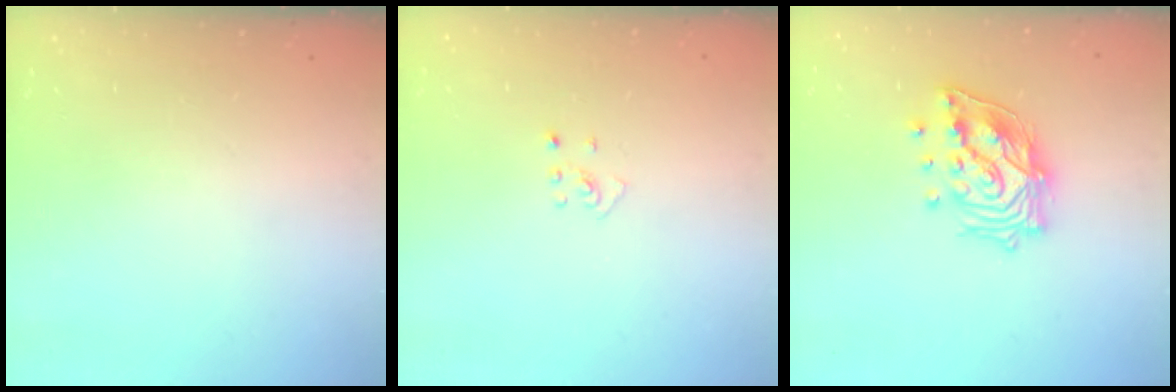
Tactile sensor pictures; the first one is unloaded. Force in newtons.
{"total": 2.7, "press": 2.6, "slide": 0.6}
{"total": 16.3, "press": 16.2, "slide": 2.1}